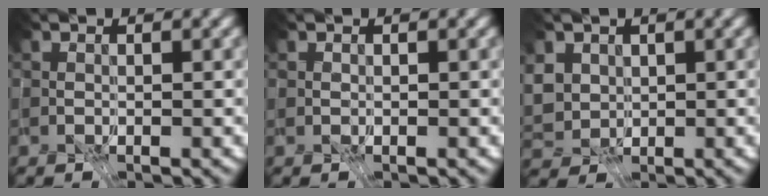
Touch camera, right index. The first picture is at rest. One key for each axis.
{"total": 1.2, "fx": 0.6, "fy": 0.9, "fz": 0.5, "tx": -0.010, "ty": 0.006, "tz": 0.005}
{"total": 1.5, "fx": -0.1, "fy": 1.2, "fz": 1.0, "tx": -0.035, "ty": 0.008, "tz": -0.002}